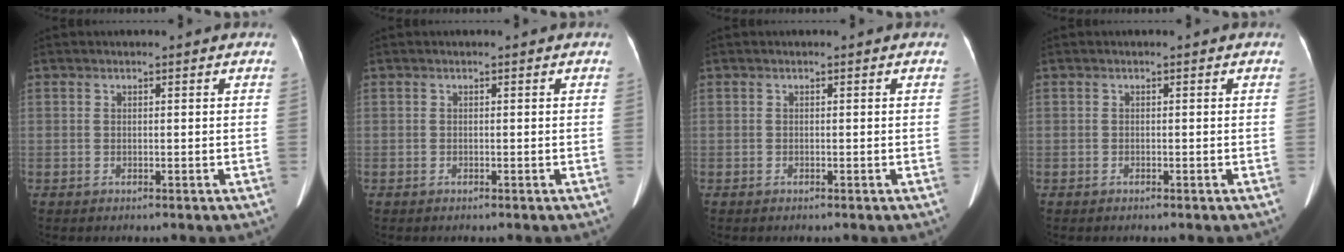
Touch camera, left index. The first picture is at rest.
{"total": 0.0}
{"total": 0.0}
{"total": 0.0}